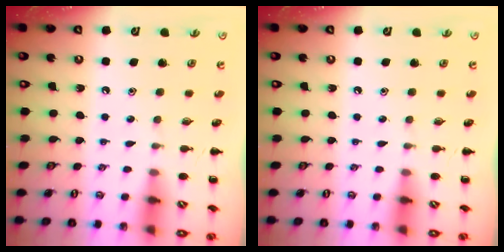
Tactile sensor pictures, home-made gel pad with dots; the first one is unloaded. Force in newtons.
{"total": 0.0}